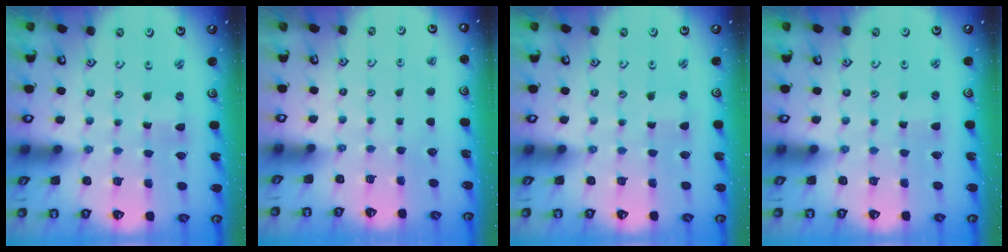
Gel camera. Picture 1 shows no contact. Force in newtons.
{"total": 0.0}
{"total": 0.5, "press": 0.5, "slide": 0.0}
{"total": 1.8, "press": 1.7, "slide": 0.2}